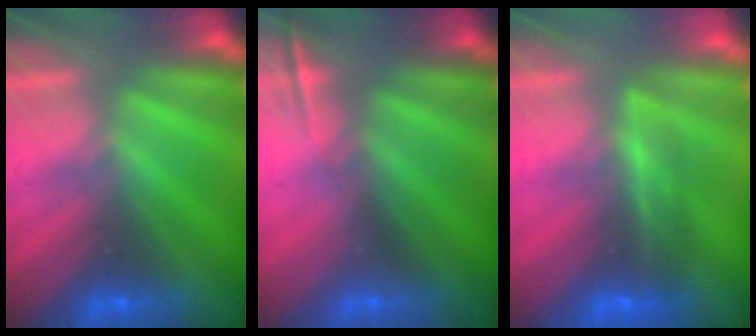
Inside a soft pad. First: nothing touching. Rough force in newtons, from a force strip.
{"total": 1.8}
{"total": 1.8}